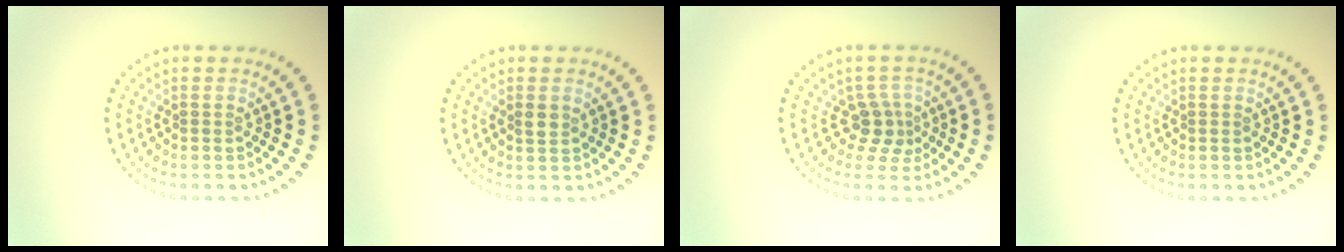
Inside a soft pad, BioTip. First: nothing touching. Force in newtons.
{"total": 1.1, "press": 1.0, "slide": 0.4}
{"total": 2.5, "press": 1.8, "slide": 1.6}
{"total": 0.0}